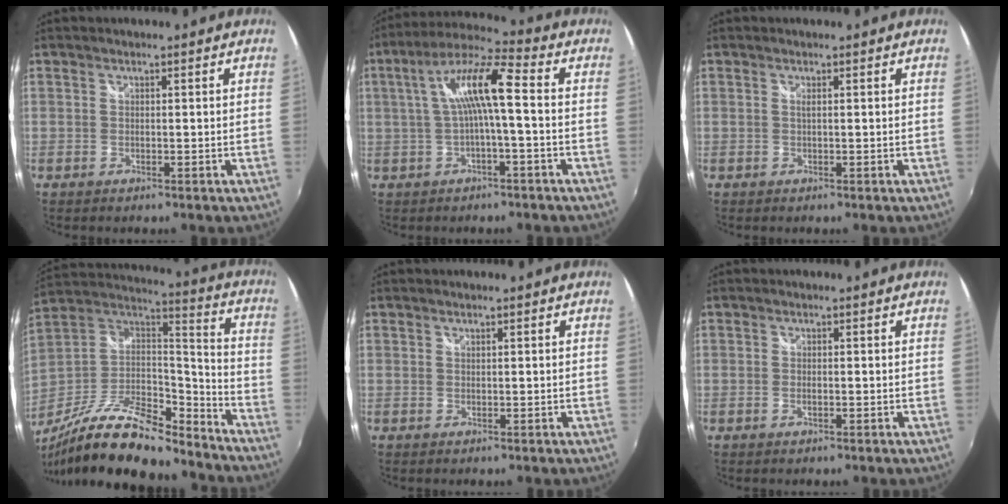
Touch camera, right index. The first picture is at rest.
{"total": 9.8, "force": [-0.1, 1.2, 9.7], "torque": [-0.194, 0.022, 0.002]}
{"total": 0.5, "force": [0.1, -0.2, 0.5], "torque": [-0.009, 0.000, 0.000]}
{"total": 25.3, "force": [-18.6, 8.9, 14.7], "torque": [-0.272, -0.017, -0.309]}
{"total": 0.0}
{"total": 0.6, "force": [-0.2, 0.2, 0.5], "torque": [-0.013, -0.001, -0.005]}